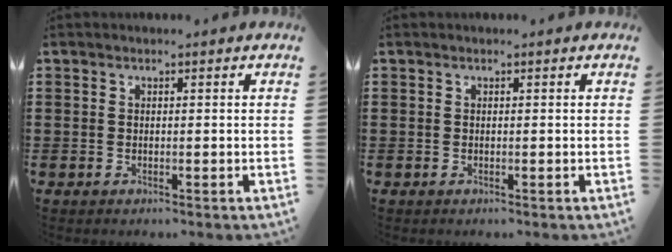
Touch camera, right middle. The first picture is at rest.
{"total": 0.0}